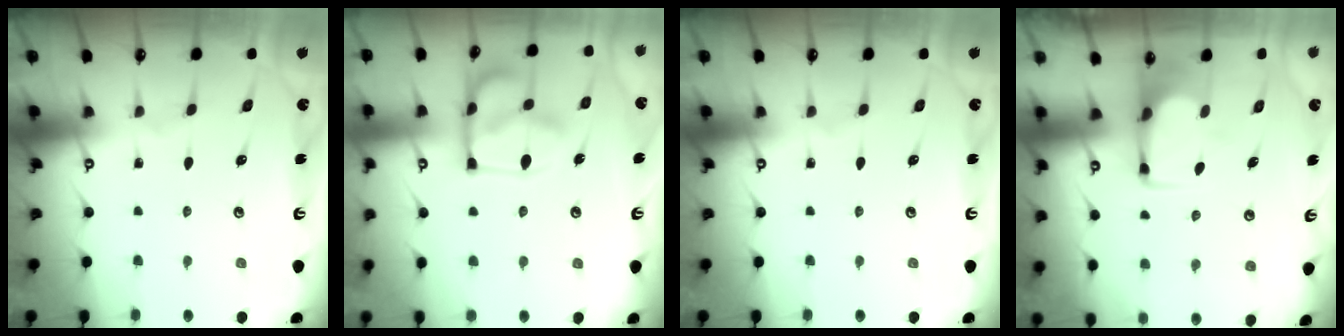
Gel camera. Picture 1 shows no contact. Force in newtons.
{"total": 14.5, "press": 14.5, "slide": 0.4}
{"total": 0.0}
{"total": 3.7, "press": 3.6, "slide": 0.7}